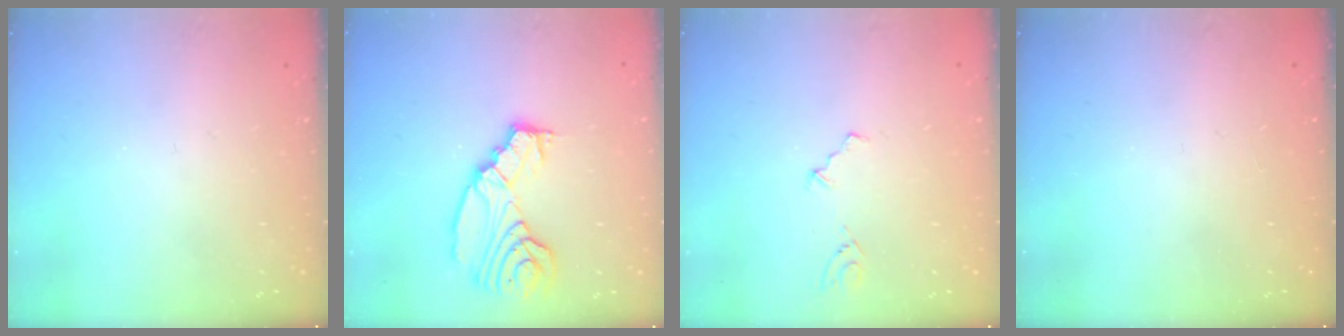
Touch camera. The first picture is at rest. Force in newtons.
{"total": 11.5, "press": 11.5, "slide": 1.0}
{"total": 2.5, "press": 2.2, "slide": 1.2}
{"total": 0.0}